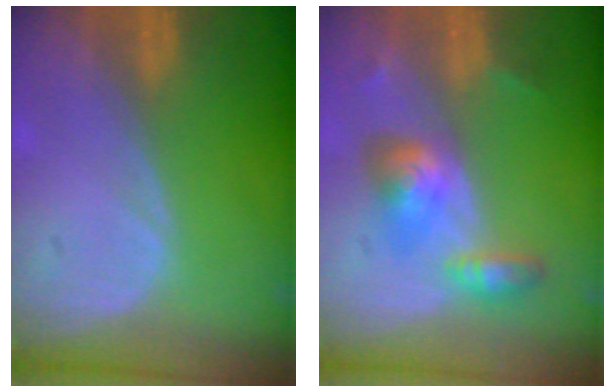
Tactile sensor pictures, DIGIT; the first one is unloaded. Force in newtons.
{"total": 6.1, "press": 5.7, "slide": 2.1}